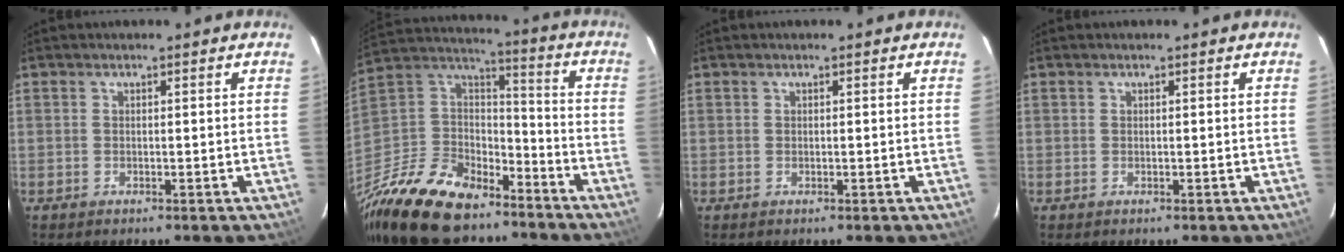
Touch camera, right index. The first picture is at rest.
{"total": 21.0, "force": [-15.4, 10.5, 9.6], "torque": [-0.230, 0.025, -0.260]}
{"total": 0.0}
{"total": 0.0}